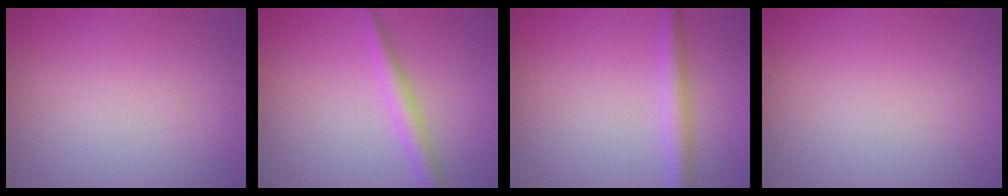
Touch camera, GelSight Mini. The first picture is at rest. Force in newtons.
{"total": 2.3, "press": 2.3, "slide": 0.0}
{"total": 2.4, "press": 2.4, "slide": 0.0}
{"total": 0.0}